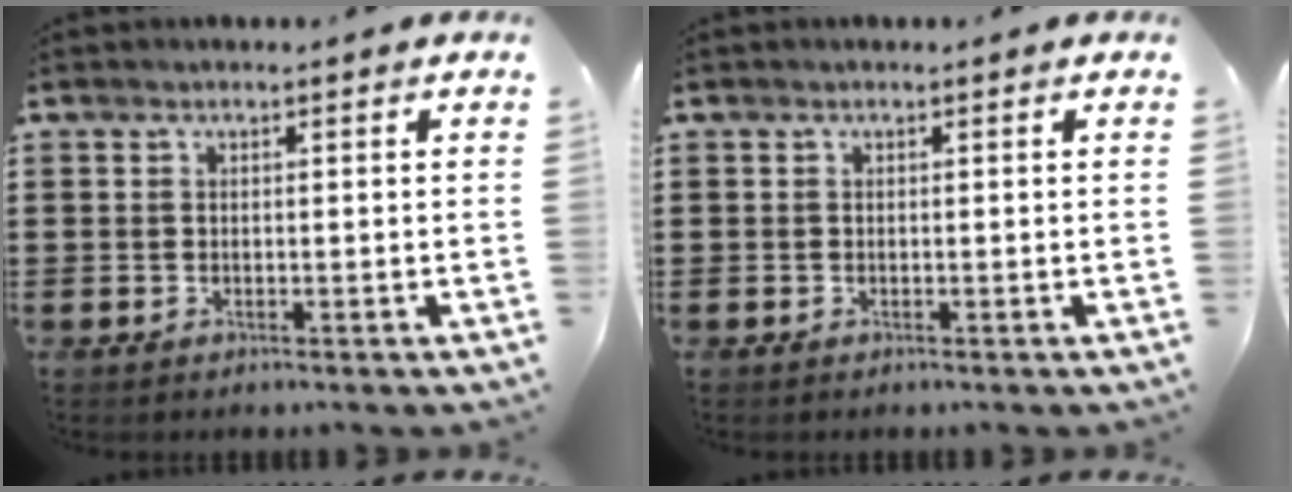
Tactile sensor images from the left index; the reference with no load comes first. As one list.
[{"total": 0.0}]